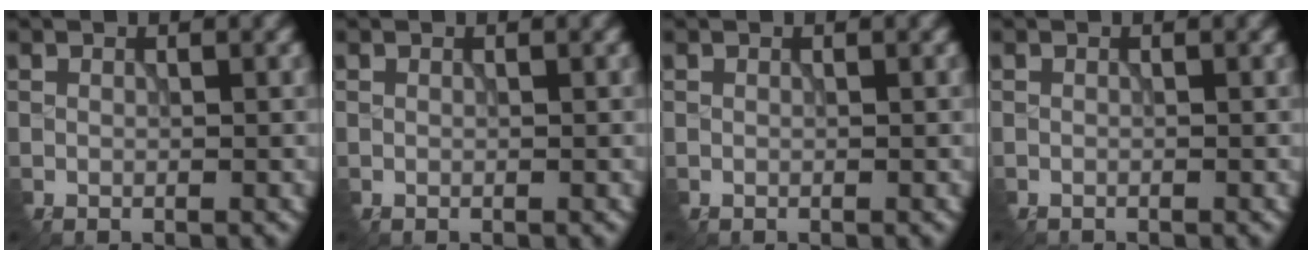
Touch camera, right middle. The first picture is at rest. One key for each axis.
{"total": 0.0}
{"total": 0.0}
{"total": 0.0}